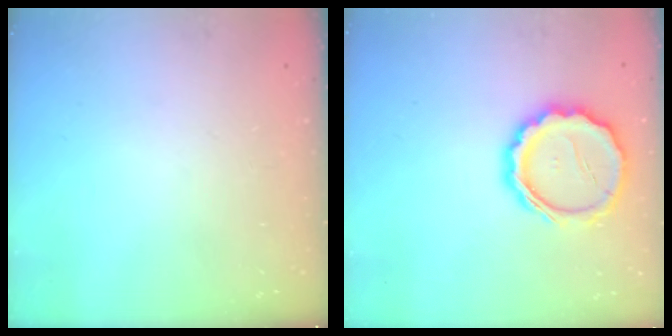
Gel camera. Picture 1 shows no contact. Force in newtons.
{"total": 14.6, "press": 14.3, "slide": 2.8}